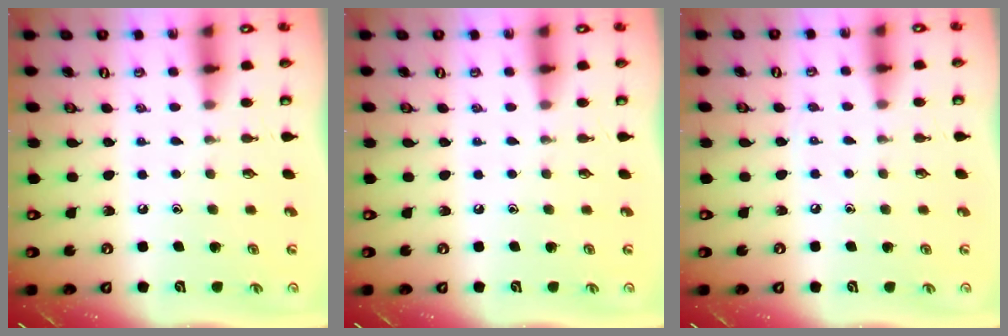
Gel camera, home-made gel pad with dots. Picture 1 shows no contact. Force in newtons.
{"total": 0.0}
{"total": 3.0, "press": 3.0, "slide": 0.4}